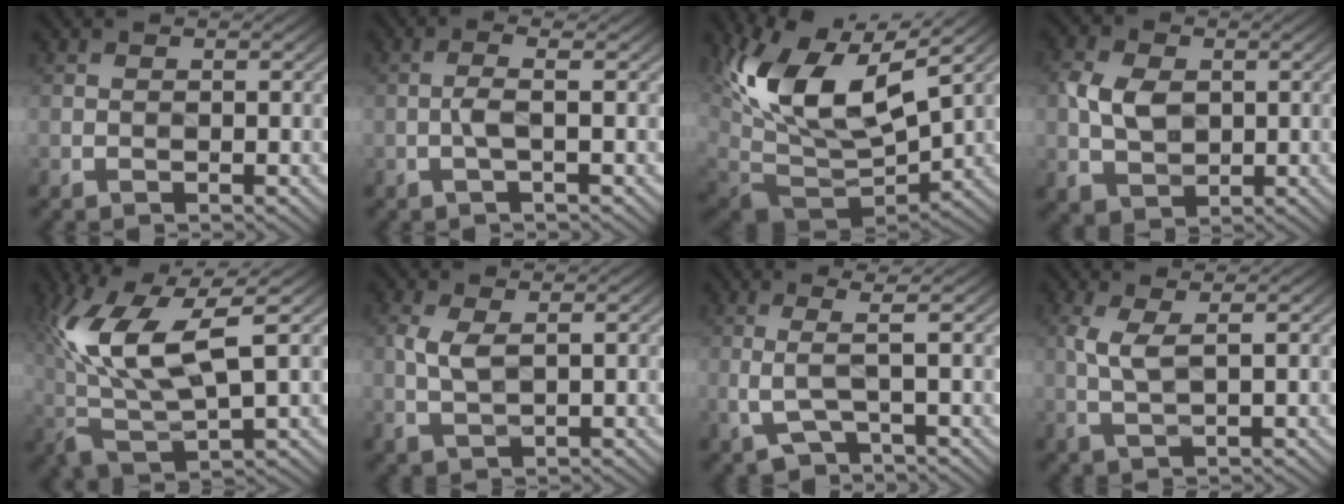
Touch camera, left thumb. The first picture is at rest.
{"total": 2.1, "force": [-0.3, 0.2, 2.1], "torque": [-0.045, 0.005, -0.011]}
{"total": 15.7, "force": [5.7, 7.8, 12.3], "torque": [-0.272, 0.001, 0.108]}
{"total": 5.8, "force": [0.4, 4.1, 4.1], "torque": [-0.095, 0.001, 0.008]}
{"total": 13.7, "force": [3.0, 5.6, 12.2], "torque": [-0.273, 0.001, 0.059]}
{"total": 3.7, "force": [0.6, 1.8, 3.2], "torque": [-0.086, 0.000, 0.017]}
{"total": 3.7, "force": [-0.2, 0.7, 3.6], "torque": [-0.071, 0.005, -0.007]}
{"total": 3.6, "force": [0.8, 1.0, 3.4], "torque": [-0.084, 0.004, 0.019]}